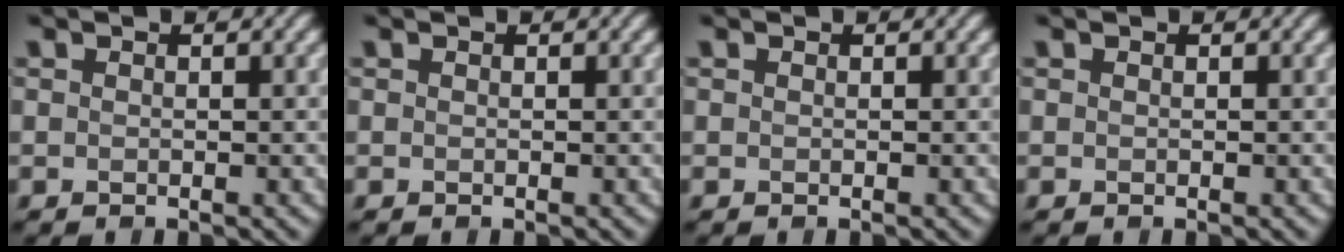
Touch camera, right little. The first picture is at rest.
{"total": 0.0}
{"total": 0.0}
{"total": 0.0}